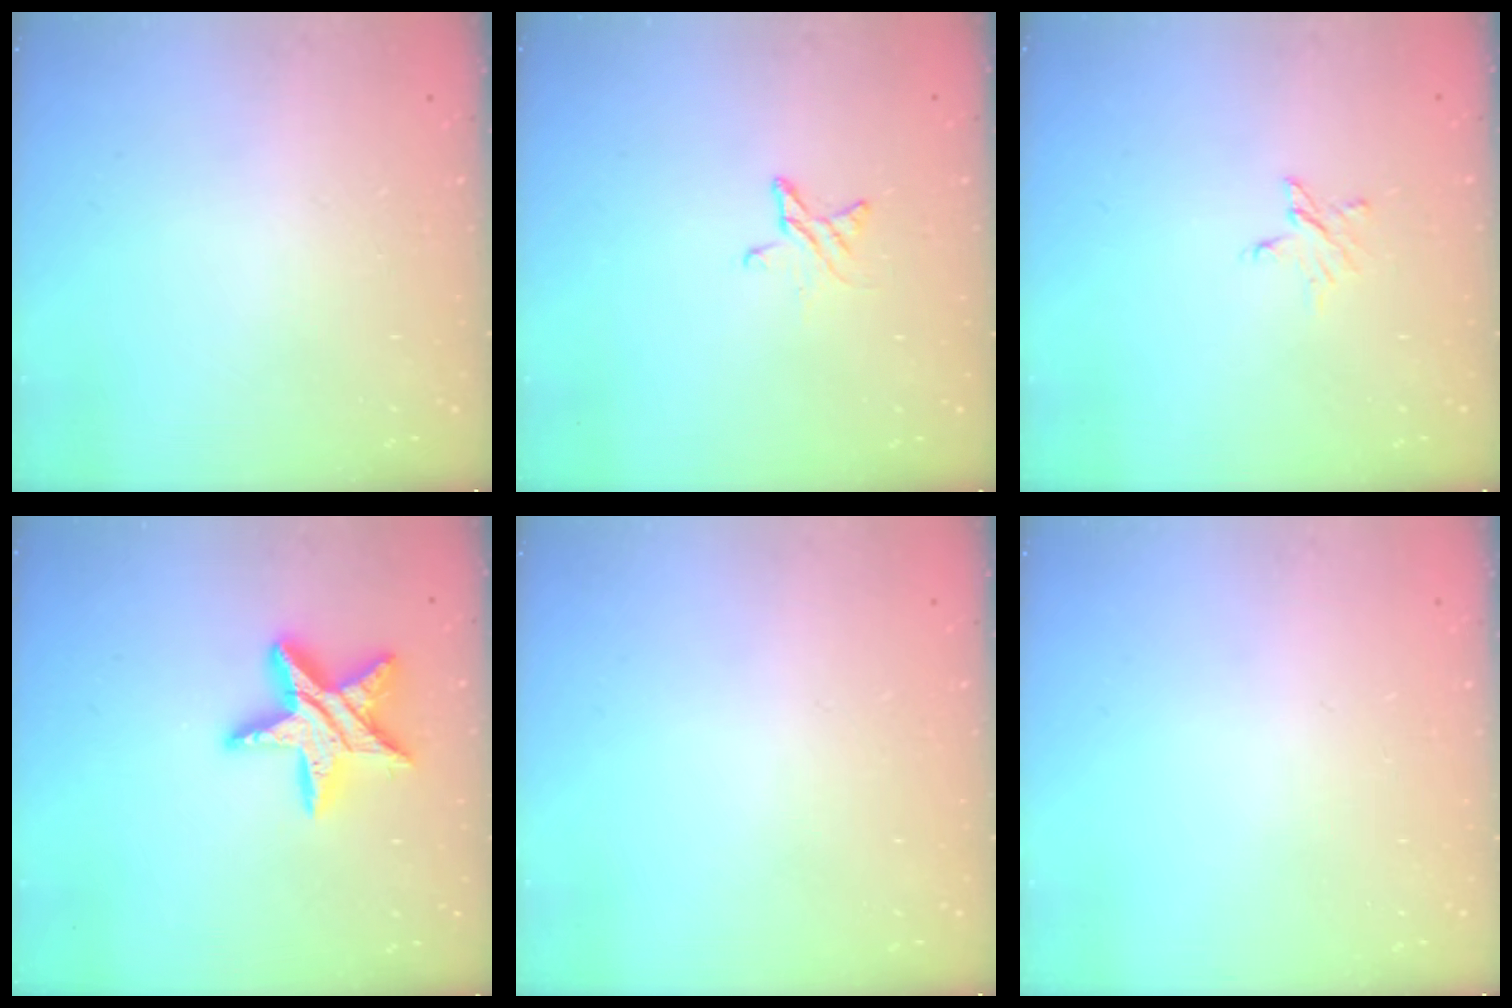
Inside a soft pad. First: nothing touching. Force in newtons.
{"total": 5.7, "press": 5.7, "slide": 0.5}
{"total": 2.5, "press": 2.5, "slide": 0.2}
{"total": 15.0, "press": 15.0, "slide": 1.2}
{"total": 0.0}
{"total": 0.0}